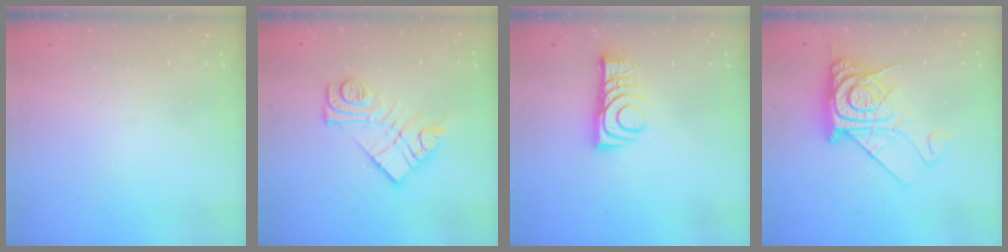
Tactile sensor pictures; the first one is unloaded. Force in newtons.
{"total": 13.4, "press": 13.3, "slide": 0.8}
{"total": 9.5, "press": 9.5, "slide": 0.3}
{"total": 17.5, "press": 17.4, "slide": 1.6}